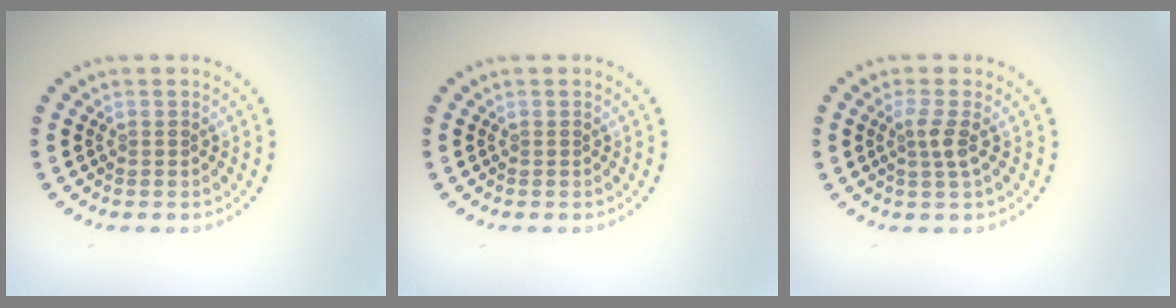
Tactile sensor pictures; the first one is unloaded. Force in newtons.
{"total": 0.0}
{"total": 1.8, "press": 1.4, "slide": 1.2}